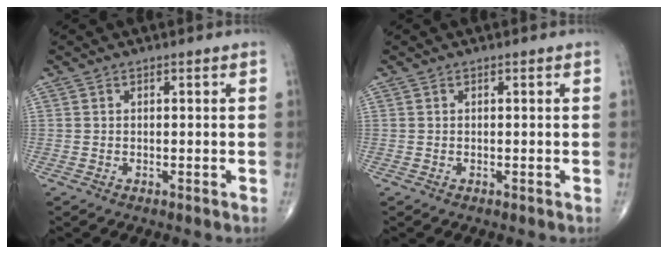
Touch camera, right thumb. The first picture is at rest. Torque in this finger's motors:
{"motor_torque": [0.00, 0.00, 0.00, 0.00, 0.00]}